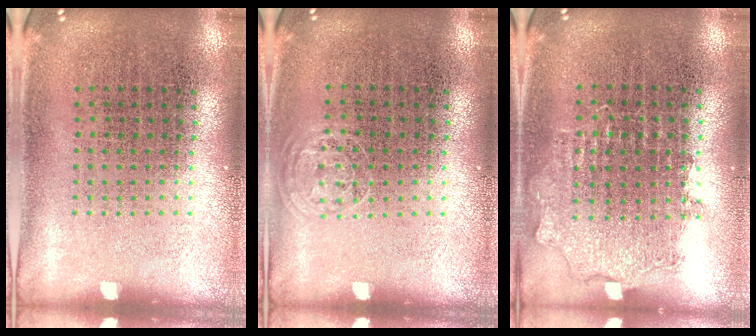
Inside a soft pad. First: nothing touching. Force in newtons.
{"total": 0.6, "press": 0.6, "slide": 0.3}
{"total": 0.9, "press": 0.8, "slide": 0.3}